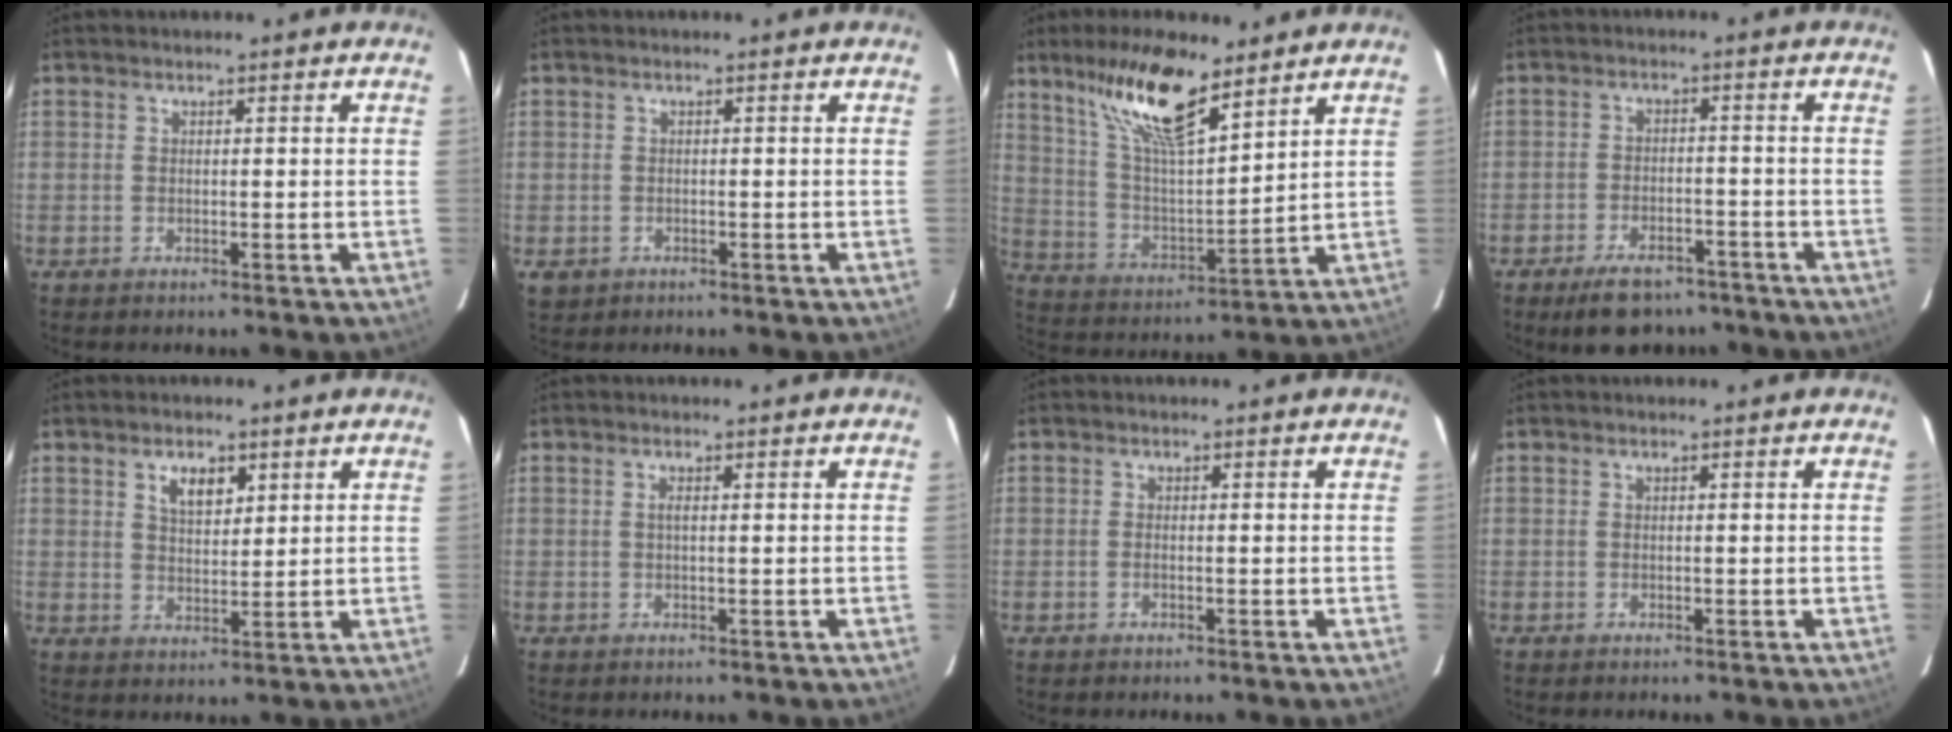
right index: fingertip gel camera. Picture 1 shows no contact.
{"total": 2.5, "force": [-0.7, 2.3, 0.7], "torque": [-0.016, -0.003, -0.009]}
{"total": 15.8, "force": [10.8, 4.2, 10.7], "torque": [-0.198, 0.014, 0.210]}
{"total": 10.0, "force": [-7.7, 4.6, 4.3], "torque": [-0.097, 0.006, -0.109]}
{"total": 4.8, "force": [2.5, 2.5, 3.3], "torque": [-0.053, 0.006, 0.046]}
{"total": 0.8, "force": [0.2, 0.0, 0.7], "torque": [-0.015, 0.002, 0.002]}
{"total": 0.6, "force": [-0.2, 0.2, 0.5], "torque": [-0.012, 0.000, -0.005]}
{"total": 0.0}